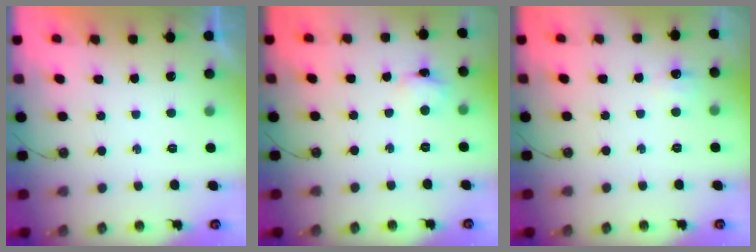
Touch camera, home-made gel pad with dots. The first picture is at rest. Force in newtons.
{"total": 3.5, "press": 3.4, "slide": 0.3}
{"total": 5.6, "press": 5.4, "slide": 1.4}